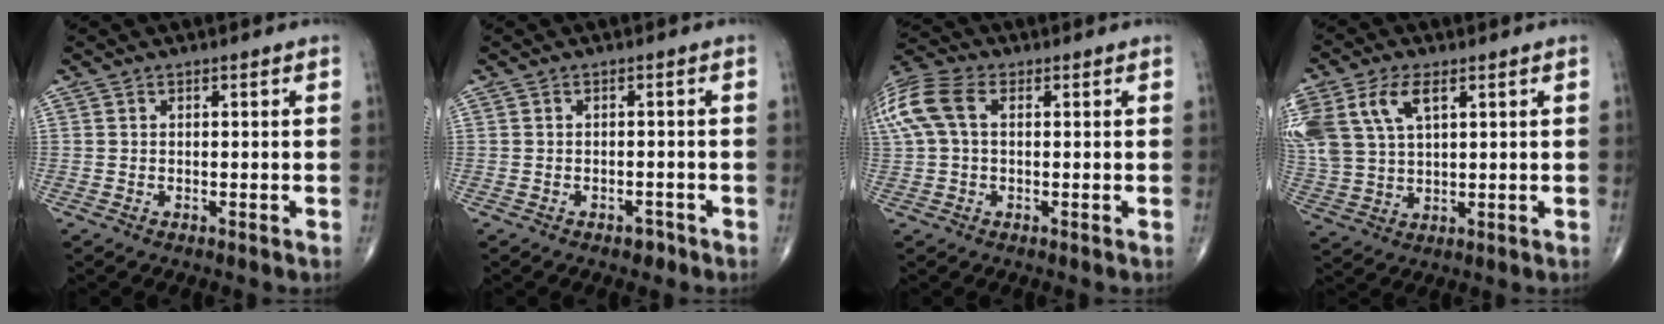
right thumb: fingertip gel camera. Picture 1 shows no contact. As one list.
[{"total": 1.5, "force": [-1.1, 0.9, 0.5], "torque": [0.001, 0.005, -0.016]}, {"total": 11.5, "force": [2.4, 7.1, 8.8], "torque": [-0.224, 0.031, 0.044]}, {"total": 13.9, "force": [5.7, 7.9, 9.9], "torque": [-0.235, 0.002, 0.117]}]